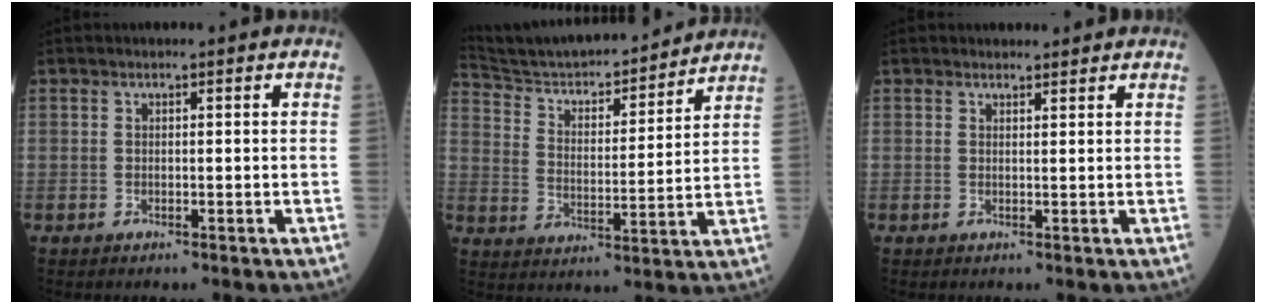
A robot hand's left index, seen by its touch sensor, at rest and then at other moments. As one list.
[{"total": 19.9, "force": [18.5, 2.6, 6.9], "torque": [-0.115, 0.008, 0.284]}, {"total": 2.2, "force": [2.2, 0.5, 0.2], "torque": [-0.009, 0.004, 0.029]}]